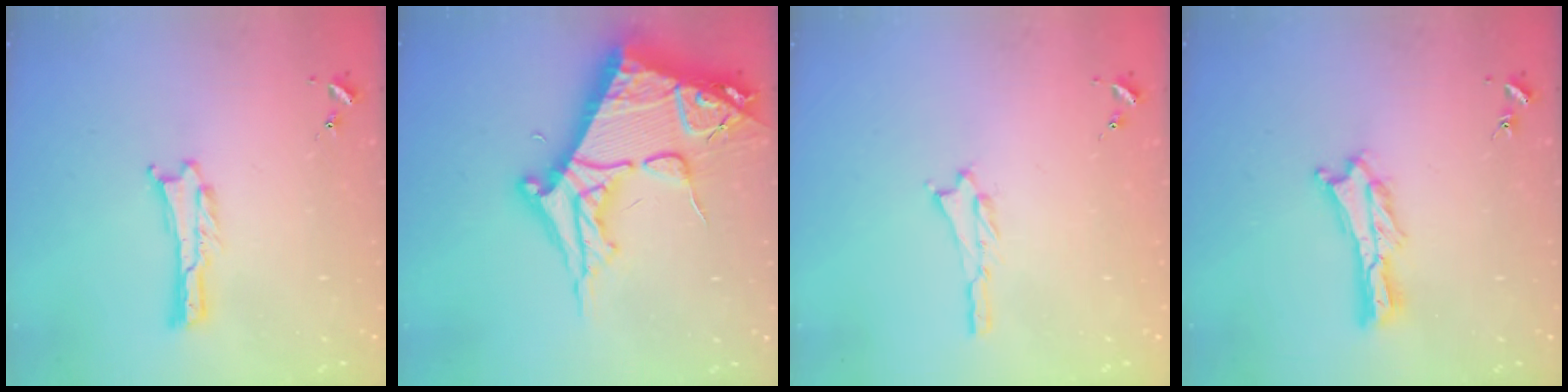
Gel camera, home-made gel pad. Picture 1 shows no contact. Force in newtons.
{"total": 14.3, "press": 14.2, "slide": 1.4}
{"total": 0.7, "press": 0.7, "slide": 0.1}
{"total": 1.8, "press": 1.8, "slide": 0.2}